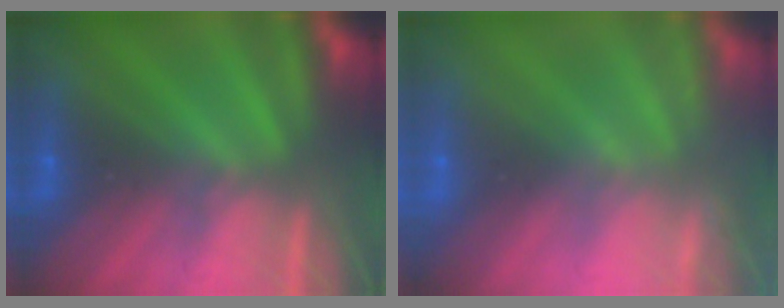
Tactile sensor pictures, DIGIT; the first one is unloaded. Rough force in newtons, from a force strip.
{"total": 2.4}